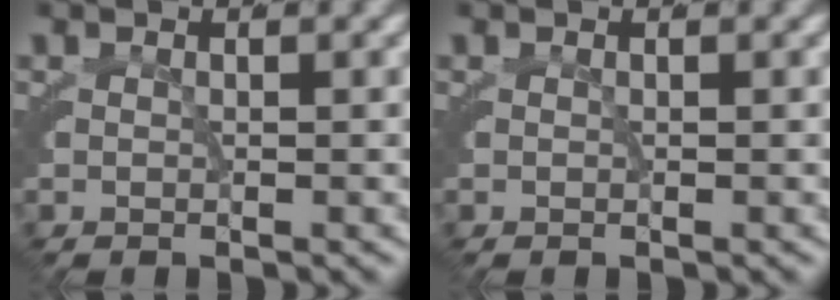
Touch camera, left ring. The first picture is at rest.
{"total": 0.0}